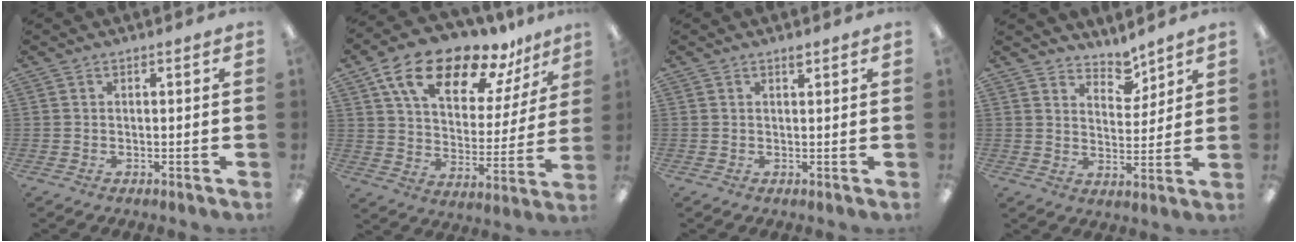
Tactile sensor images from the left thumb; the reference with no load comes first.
{"total": 19.1, "force": [13.7, 8.3, 10.4], "torque": [-0.184, -0.077, 0.237]}
{"total": 1.2, "force": [1.0, 0.3, 0.7], "torque": [-0.007, -0.003, 0.016]}
{"total": 6.5, "force": [5.7, 2.6, 1.4], "torque": [-0.005, -0.044, 0.102]}